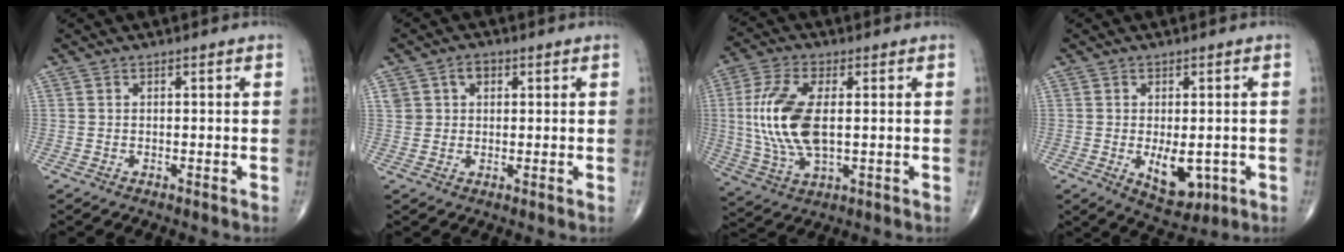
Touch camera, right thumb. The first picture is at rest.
{"total": 3.6, "force": [1.5, 2.9, 1.7], "torque": [-0.011, -0.001, 0.027]}
{"total": 14.3, "force": [0.9, 6.9, 12.5], "torque": [-0.270, -0.004, 0.020]}
{"total": 7.5, "force": [-1.6, 4.0, 6.1], "torque": [-0.068, -0.010, -0.009]}